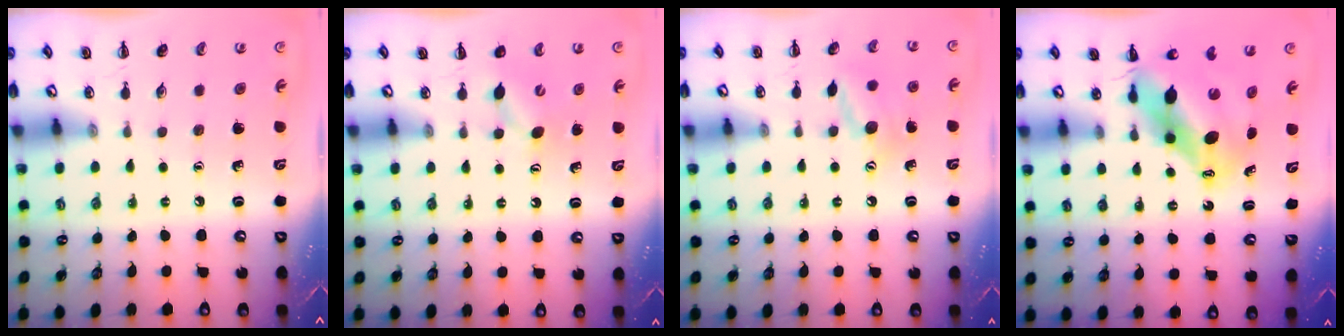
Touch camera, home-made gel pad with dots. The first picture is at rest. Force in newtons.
{"total": 5.1, "press": 4.9, "slide": 1.4}
{"total": 11.4, "press": 11.4, "slide": 0.6}
{"total": 9.9, "press": 9.6, "slide": 2.6}